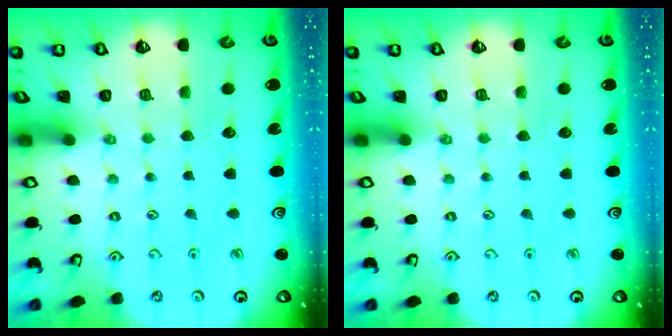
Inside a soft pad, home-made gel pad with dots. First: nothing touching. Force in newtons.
{"total": 0.0}